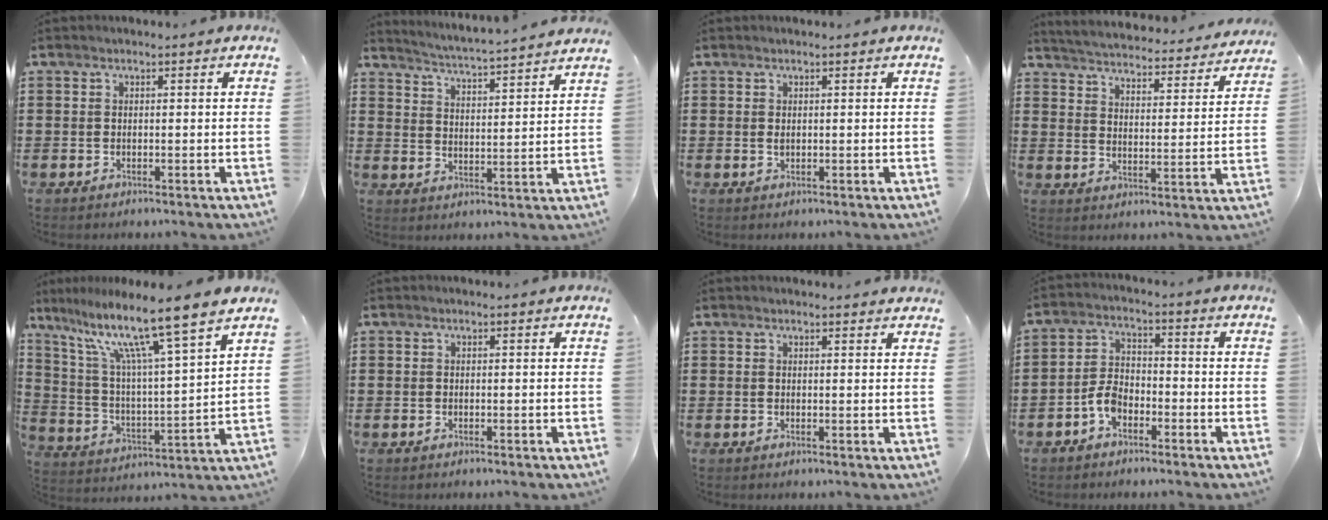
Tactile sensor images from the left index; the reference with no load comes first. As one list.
[{"total": 3.9, "force": [3.8, -0.9, 0.3], "torque": [-0.026, -0.037, 0.059]}, {"total": 0.7, "force": [0.2, 0.3, 0.5], "torque": [-0.012, 0.001, 0.004]}, {"total": 4.1, "force": [4.0, -0.3, 0.1], "torque": [-0.027, -0.040, 0.063]}, {"total": 12.3, "force": [9.4, -0.1, 7.9], "torque": [-0.179, -0.059, 0.148]}, {"total": 0.0}, {"total": 1.2, "force": [1.1, 0.1, 0.2], "torque": [-0.005, 0.000, 0.022]}, {"total": 4.2, "force": [-2.4, 2.4, 2.6], "torque": [-0.068, 0.004, -0.052]}]